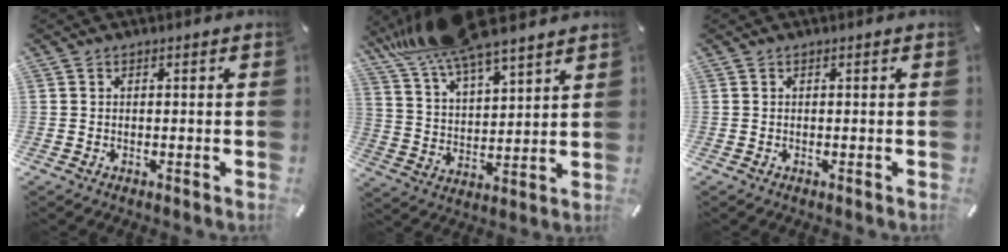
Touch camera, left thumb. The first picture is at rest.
{"total": 14.9, "force": [13.0, 3.4, 6.5], "torque": [-0.151, -0.074, 0.235]}
{"total": 0.0}